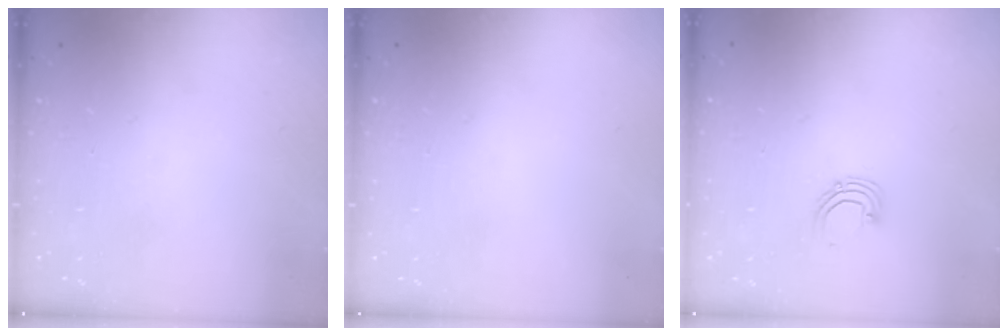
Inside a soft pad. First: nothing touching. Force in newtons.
{"total": 0.0}
{"total": 3.4, "press": 3.4, "slide": 0.3}